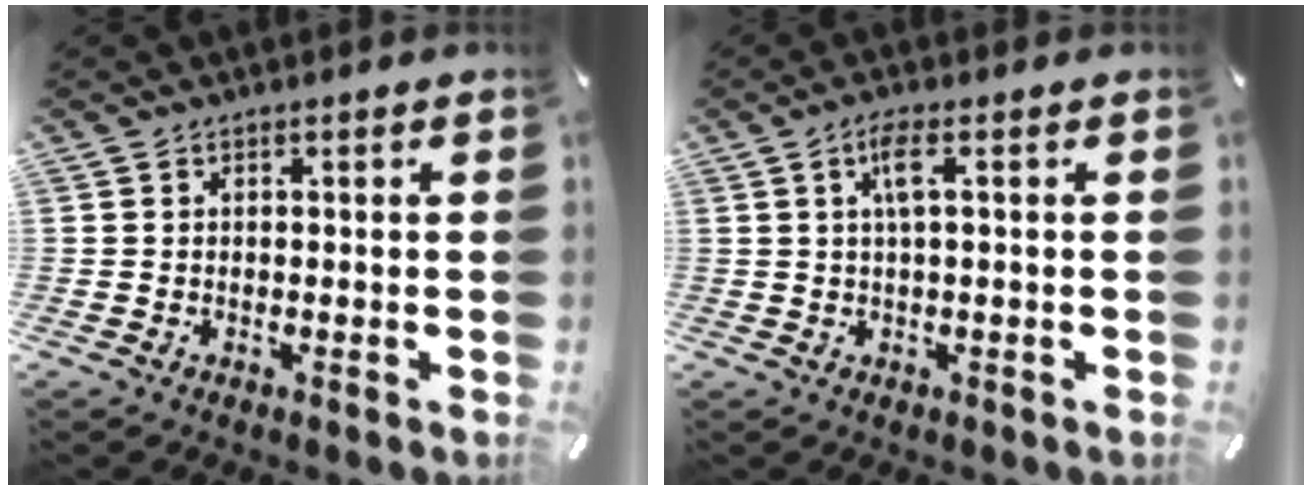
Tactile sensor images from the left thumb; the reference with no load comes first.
{"total": 4.2, "force": [1.0, 0.7, 4.0], "torque": [-0.080, 0.003, 0.015]}